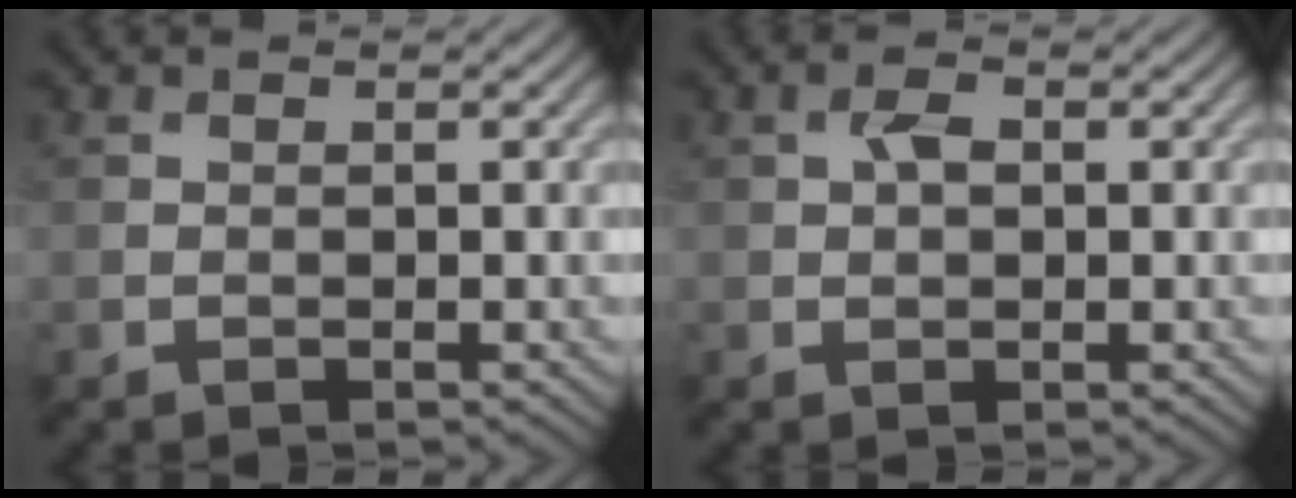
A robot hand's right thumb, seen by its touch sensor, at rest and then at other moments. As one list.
[{"total": 2.0, "force": [0.4, 1.2, 1.5], "torque": [-0.031, 0.002, 0.005]}]